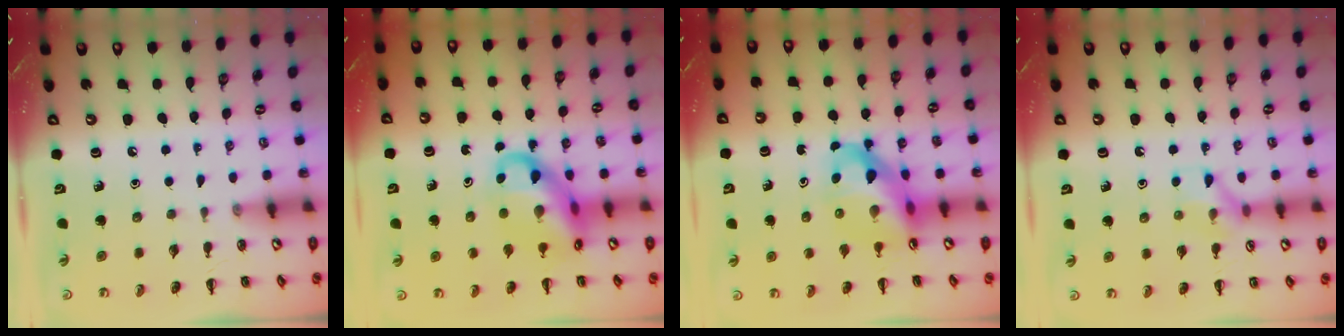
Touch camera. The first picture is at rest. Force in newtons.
{"total": 14.7, "press": 14.2, "slide": 3.8}
{"total": 12.5, "press": 12.1, "slide": 3.4}
{"total": 8.1, "press": 8.1, "slide": 0.4}